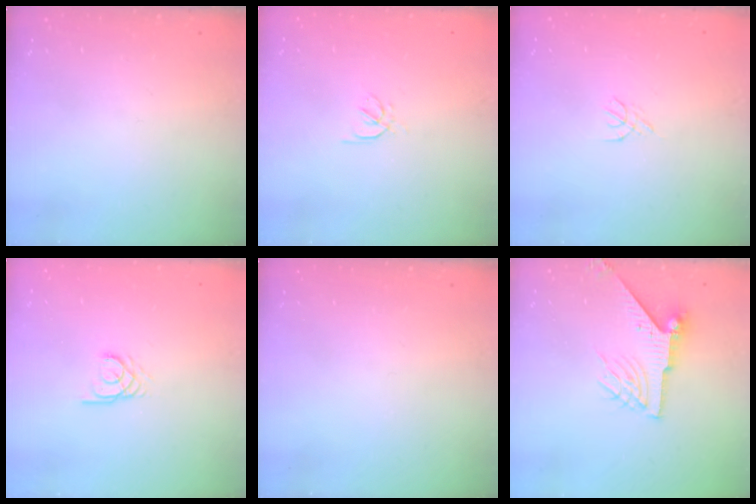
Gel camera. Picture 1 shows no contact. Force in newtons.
{"total": 1.6, "press": 1.5, "slide": 0.5}
{"total": 1.8, "press": 1.7, "slide": 0.5}
{"total": 2.4, "press": 2.4, "slide": 0.3}
{"total": 0.0}
{"total": 8.4, "press": 8.4, "slide": 0.6}